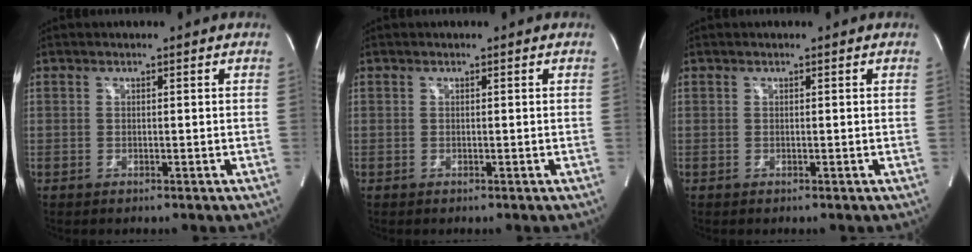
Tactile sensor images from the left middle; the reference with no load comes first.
{"total": 0.0}
{"total": 0.0}